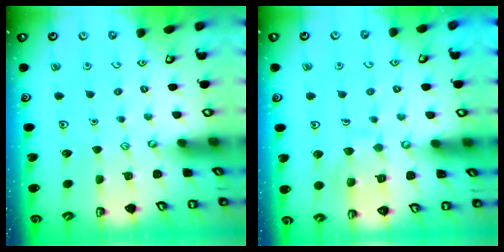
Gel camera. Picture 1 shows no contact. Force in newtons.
{"total": 8.9, "press": 8.9, "slide": 0.9}